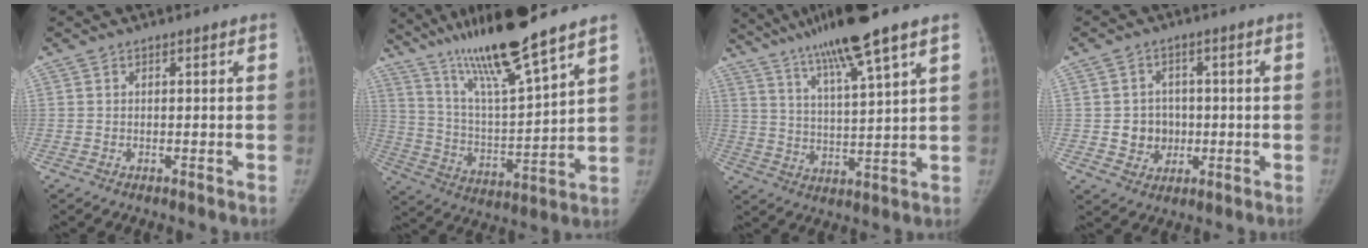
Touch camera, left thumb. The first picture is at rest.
{"total": 18.5, "force": [14.3, 0.7, 11.7], "torque": [-0.192, -0.067, 0.263]}
{"total": 15.2, "force": [10.2, 0.5, 11.2], "torque": [-0.196, -0.032, 0.178]}
{"total": 5.6, "force": [-0.4, 5.2, 2.0], "torque": [-0.003, 0.009, 0.000]}